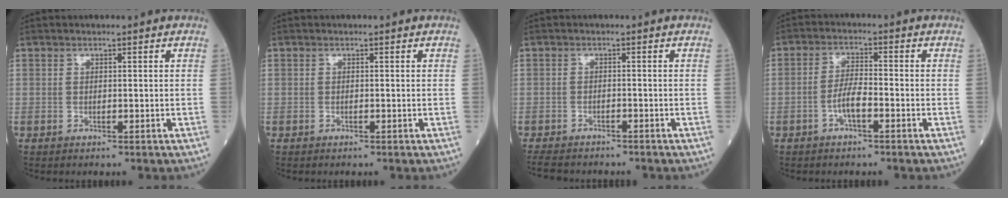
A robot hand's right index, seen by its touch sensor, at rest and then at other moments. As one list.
[{"total": 0.0}, {"total": 5.5, "force": [-4.7, 2.2, 1.6], "torque": [-0.024, -0.006, -0.071]}, {"total": 4.8, "force": [-2.1, 0.9, 4.1], "torque": [-0.085, 0.011, -0.041]}]